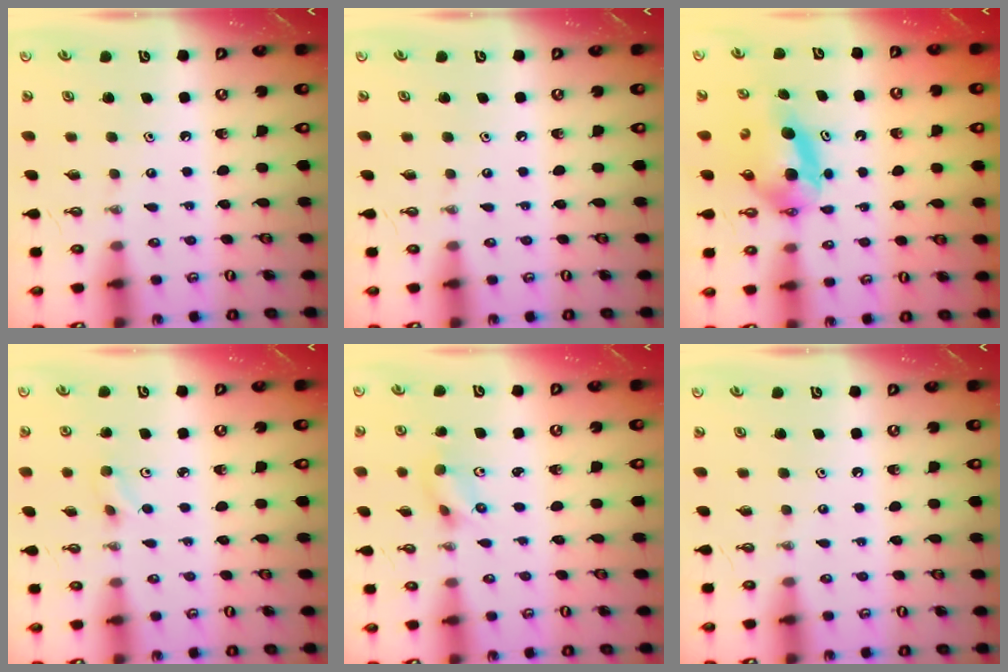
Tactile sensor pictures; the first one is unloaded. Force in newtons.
{"total": 0.0}
{"total": 6.9, "press": 5.2, "slide": 4.6}
{"total": 2.5, "press": 2.4, "slide": 0.7}
{"total": 2.9, "press": 1.1, "slide": 2.7}
{"total": 0.0}